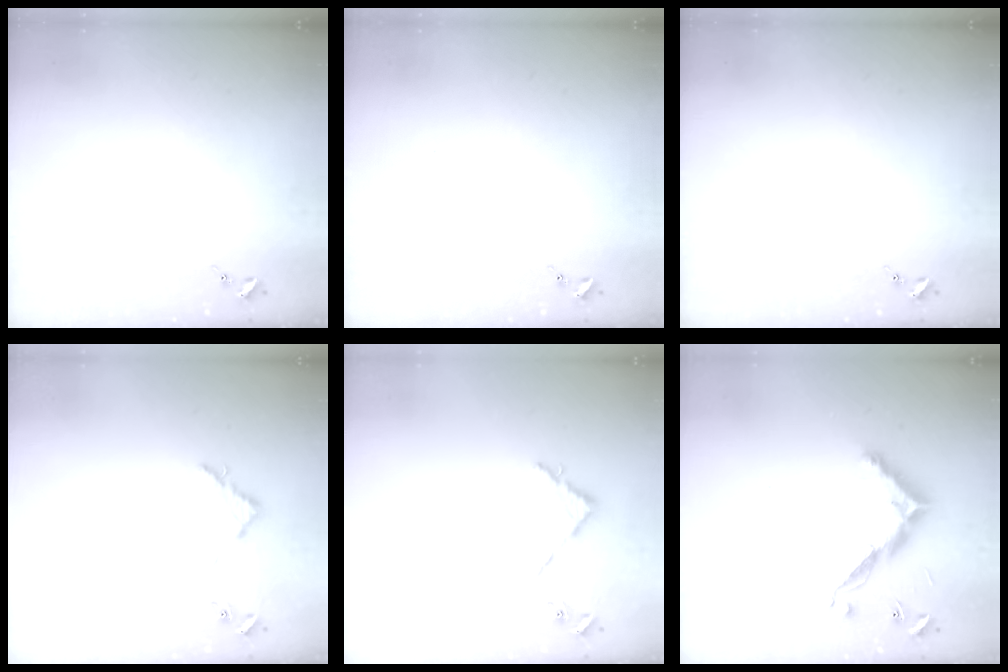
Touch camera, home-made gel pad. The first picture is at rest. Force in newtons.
{"total": 0.0}
{"total": 0.0}
{"total": 2.8, "press": 2.8, "slide": 0.3}
{"total": 3.1, "press": 3.1, "slide": 0.3}
{"total": 12.8, "press": 12.8, "slide": 0.4}